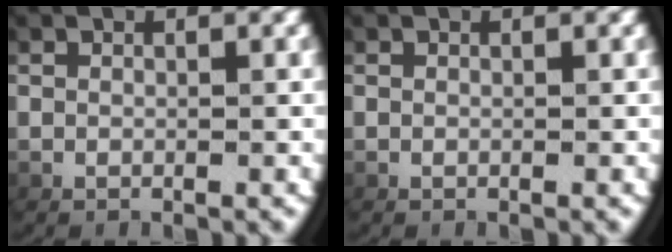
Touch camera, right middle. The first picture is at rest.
{"total": 0.0}